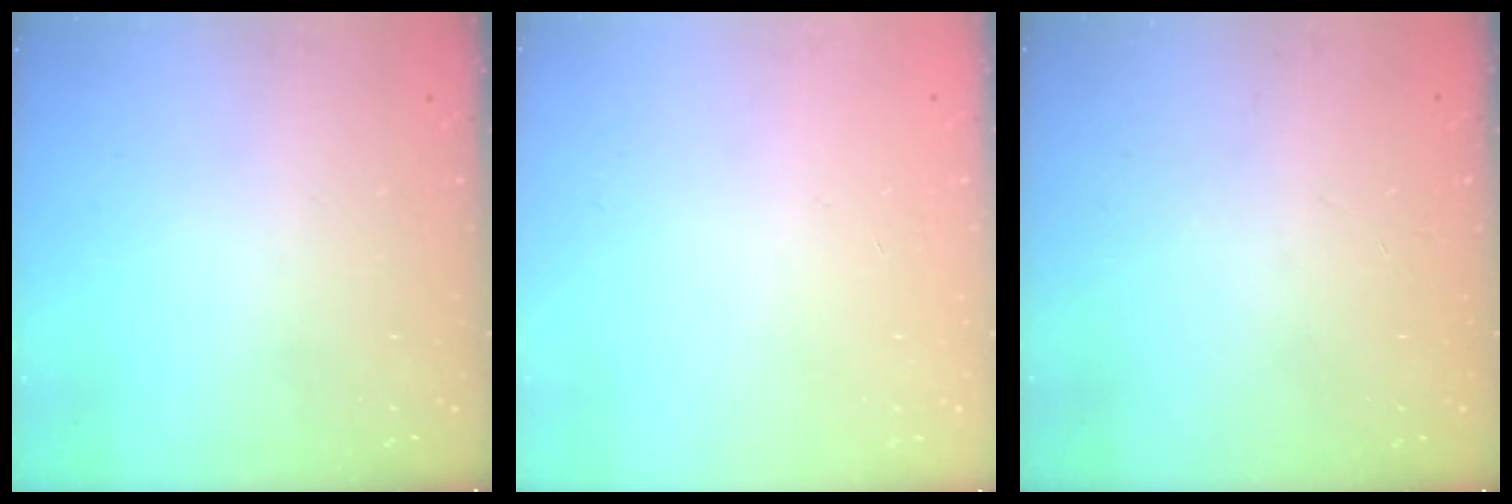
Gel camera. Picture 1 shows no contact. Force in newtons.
{"total": 0.0}
{"total": 0.0}